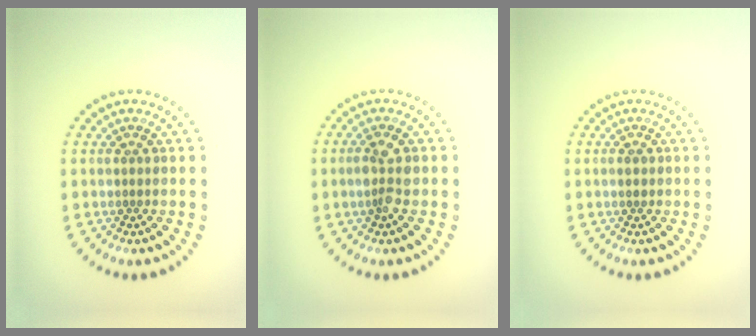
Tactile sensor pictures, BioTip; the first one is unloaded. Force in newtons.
{"total": 2.4, "press": 2.4, "slide": 0.5}
{"total": 1.0, "press": 1.0, "slide": 0.1}